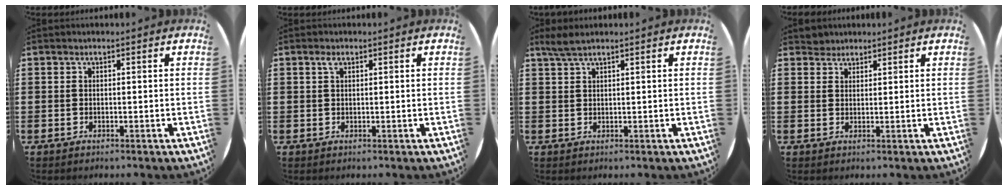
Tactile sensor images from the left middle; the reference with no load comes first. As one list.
[{"total": 1.3, "force": [0.7, 0.7, 0.9], "torque": [-0.012, 0.003, 0.010]}, {"total": 2.3, "force": [1.8, 0.2, 1.4], "torque": [-0.030, 0.003, 0.032]}, {"total": 1.8, "force": [1.6, 0.7, -0.2], "torque": [0.000, 0.003, 0.034]}]